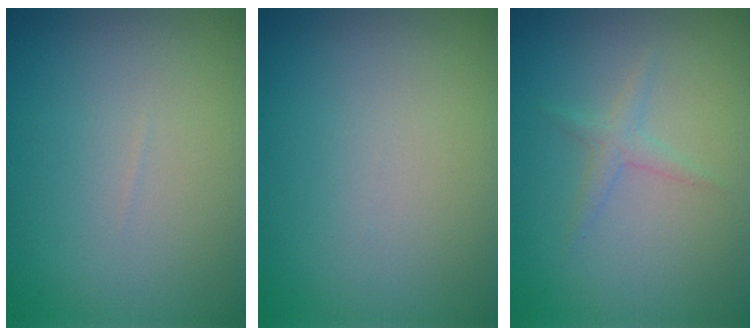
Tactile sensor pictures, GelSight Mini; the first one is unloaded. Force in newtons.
{"total": 0.0}
{"total": 1.3, "press": 1.3, "slide": 0.0}